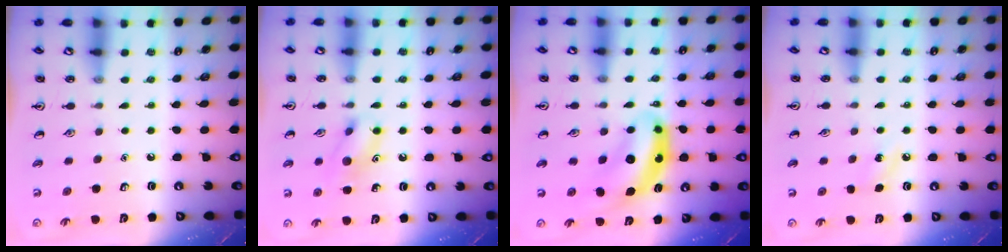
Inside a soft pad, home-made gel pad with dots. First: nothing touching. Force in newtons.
{"total": 10.5, "press": 10.5, "slide": 0.7}
{"total": 8.8, "press": 8.4, "slide": 2.7}
{"total": 5.0, "press": 4.6, "slide": 1.8}